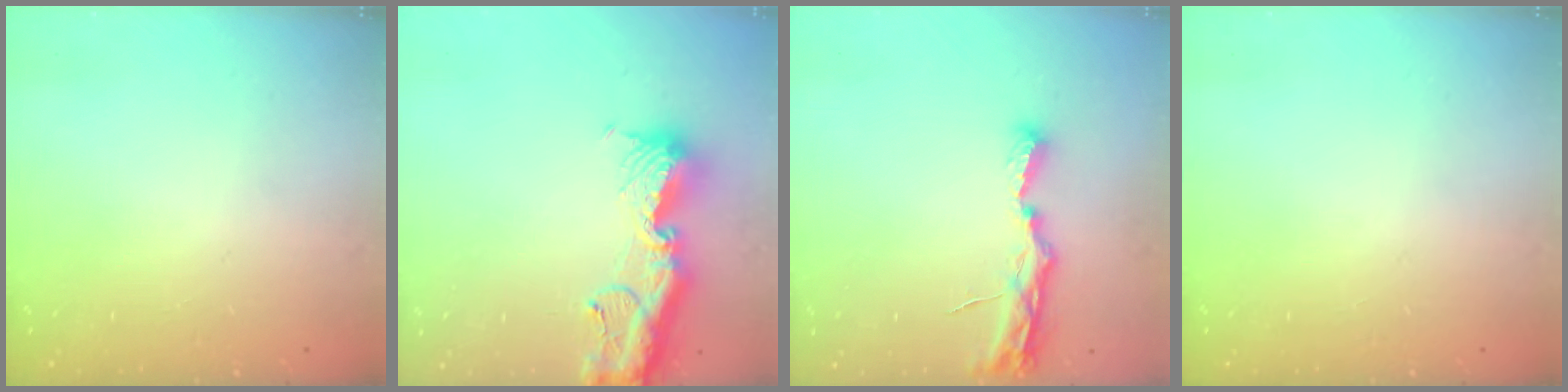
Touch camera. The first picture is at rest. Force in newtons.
{"total": 15.0, "press": 14.9, "slide": 1.8}
{"total": 8.0, "press": 8.0, "slide": 0.7}
{"total": 0.0}